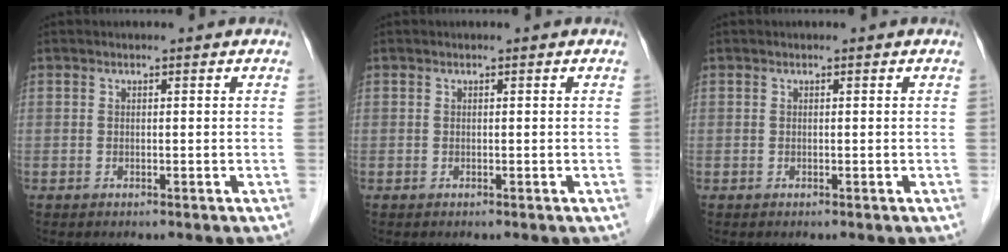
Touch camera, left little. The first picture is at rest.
{"total": 0.0}
{"total": 0.0}